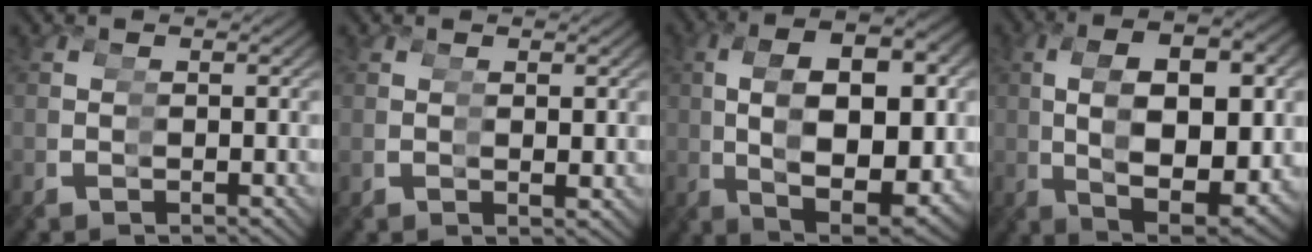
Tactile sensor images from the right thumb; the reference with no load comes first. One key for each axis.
{"total": 1.2, "fx": 0.7, "fy": -1.0, "fz": -0.1, "tx": 0.019, "ty": 0.019, "tz": 0.006}
{"total": 9.2, "fx": 0.6, "fy": 4.9, "fz": 7.7, "tx": -0.154, "ty": 0.005, "tz": 0.017}
{"total": 8.0, "fx": 0.5, "fy": 4.0, "fz": 6.9, "tx": -0.139, "ty": 0.008, "tz": 0.014}